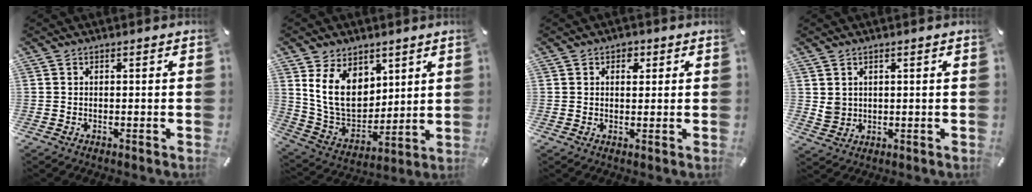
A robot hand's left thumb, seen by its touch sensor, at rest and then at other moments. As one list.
[{"total": 13.9, "force": [5.6, 10.4, 7.3], "torque": [-0.160, -0.028, 0.108]}, {"total": 2.6, "force": [0.9, 2.1, 1.3], "torque": [-0.004, -0.003, 0.009]}, {"total": 3.4, "force": [1.3, 3.1, 0.4], "torque": [-0.007, 0.001, 0.025]}]